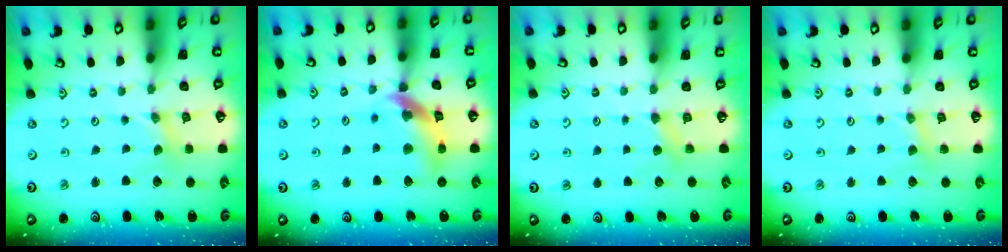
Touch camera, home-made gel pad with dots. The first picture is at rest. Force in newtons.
{"total": 14.0, "press": 13.9, "slide": 1.7}
{"total": 3.6, "press": 3.6, "slide": 0.4}
{"total": 2.7, "press": 2.7, "slide": 0.3}